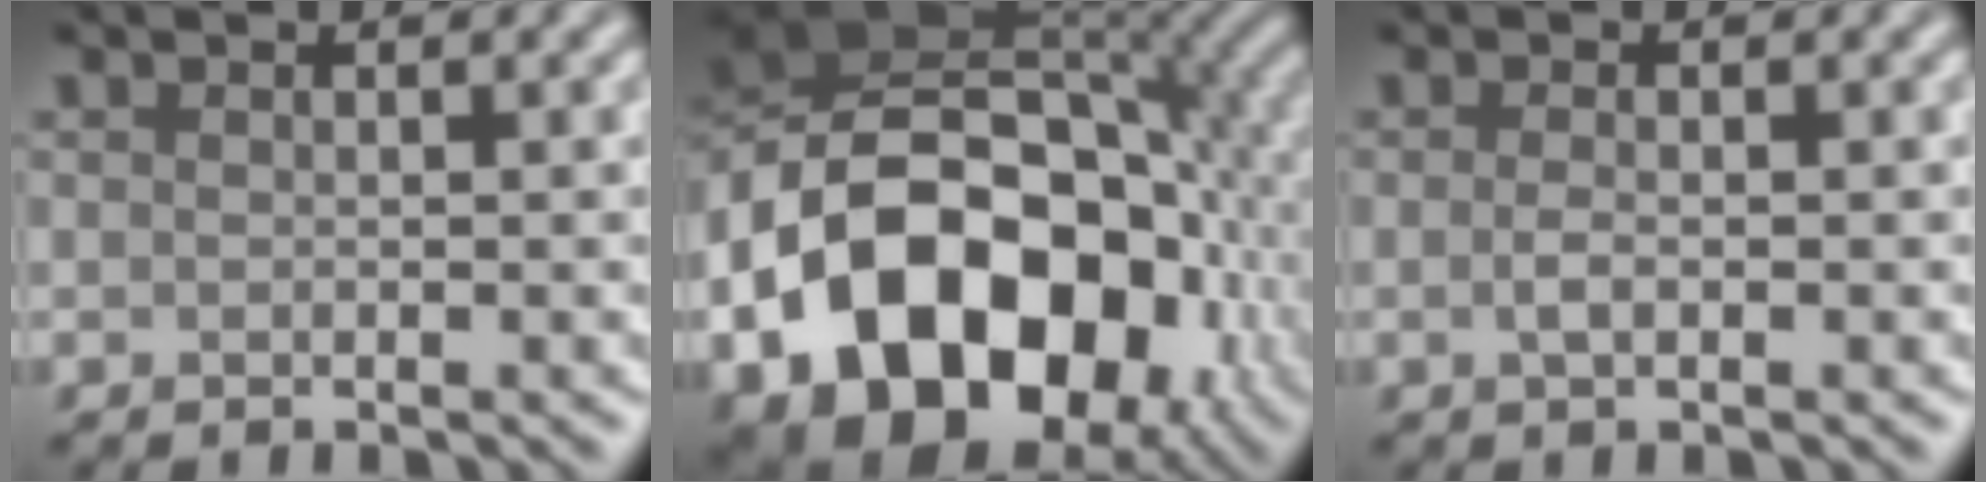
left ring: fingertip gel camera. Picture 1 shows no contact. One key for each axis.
{"total": 17.8, "fx": -5.8, "fy": 12.1, "fz": 11.7, "tx": -0.213, "ty": -0.016, "tz": -0.099}
{"total": 1.1, "fx": -0.2, "fy": 0.4, "fz": 1.0, "tx": -0.022, "ty": -0.003, "tz": -0.006}